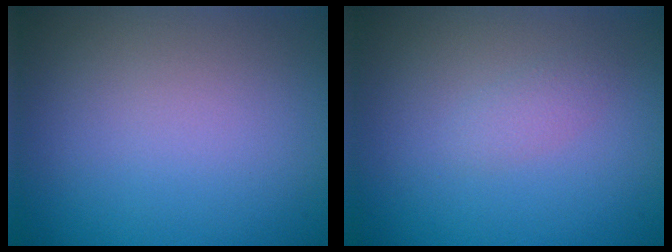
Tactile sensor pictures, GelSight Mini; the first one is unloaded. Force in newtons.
{"total": 1.1, "press": 1.1, "slide": 0.0}